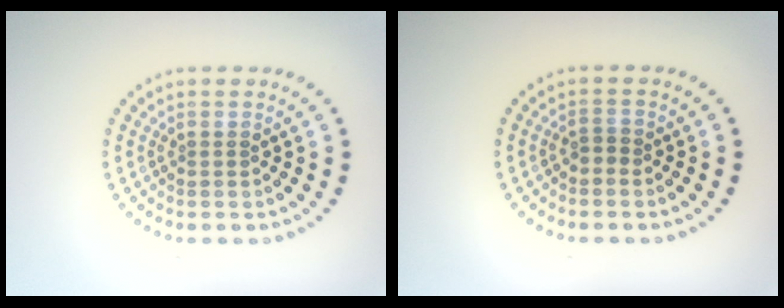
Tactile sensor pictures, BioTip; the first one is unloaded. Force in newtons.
{"total": 0.9, "press": 0.7, "slide": 0.6}